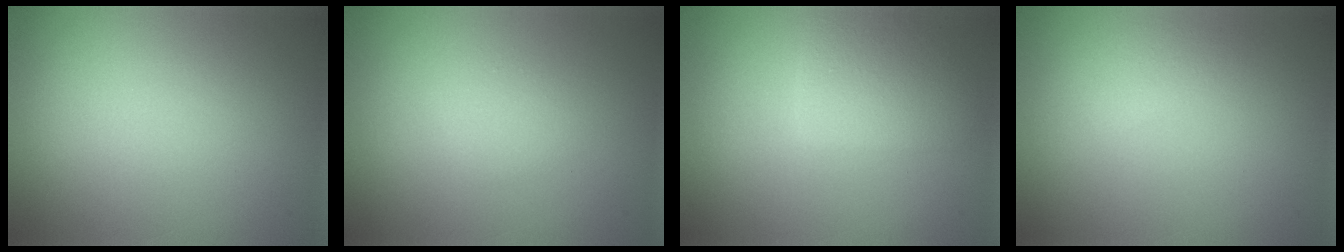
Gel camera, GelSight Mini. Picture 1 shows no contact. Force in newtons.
{"total": 1.0, "press": 1.0, "slide": 0.0}
{"total": 3.5, "press": 3.5, "slide": 0.2}
{"total": 1.4, "press": 1.4, "slide": 0.0}